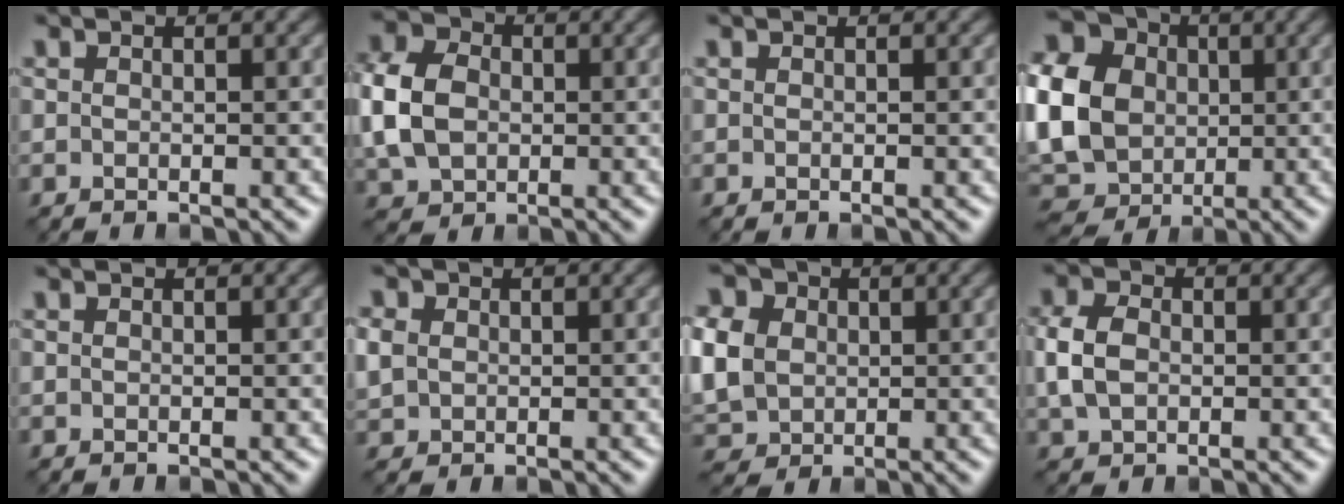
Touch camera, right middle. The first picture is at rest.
{"total": 7.5, "force": [-0.1, 5.7, 4.9], "torque": [-0.134, 0.010, -0.015]}
{"total": 0.0}
{"total": 13.2, "force": [0.6, 11.0, 7.2], "torque": [-0.187, 0.008, -0.008]}
{"total": 0.0}
{"total": 2.5, "force": [0.5, 2.2, 1.1], "torque": [-0.044, 0.011, 0.008]}
{"total": 9.4, "force": [1.2, 7.8, 5.1], "torque": [-0.130, 0.021, 0.004]}
{"total": 4.1, "force": [0.1, 3.0, 2.8], "torque": [-0.071, 0.007, -0.002]}